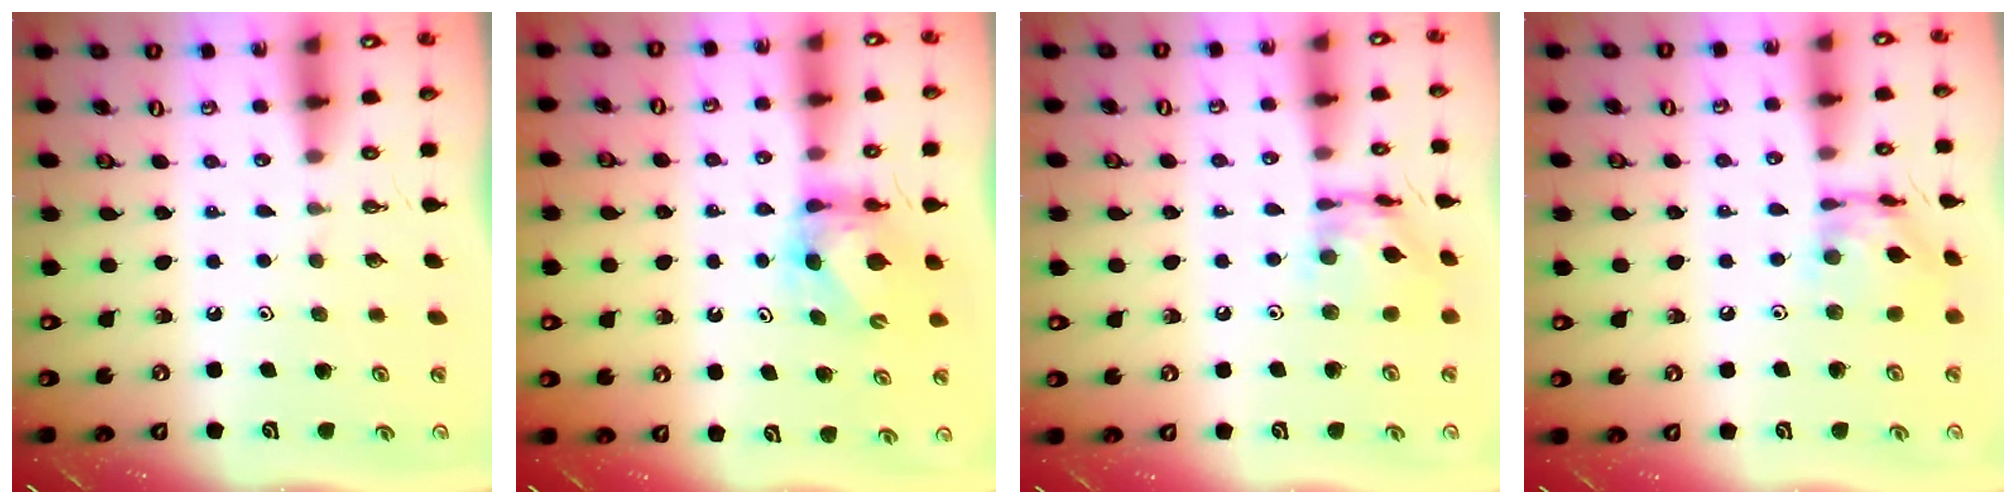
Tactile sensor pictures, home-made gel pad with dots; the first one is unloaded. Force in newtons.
{"total": 6.2, "press": 6.2, "slide": 0.3}
{"total": 11.4, "press": 11.4, "slide": 1.0}
{"total": 11.4, "press": 11.4, "slide": 1.0}